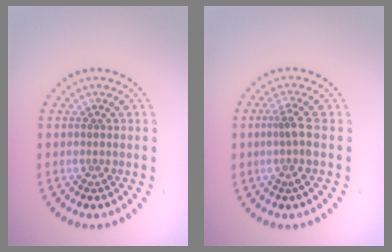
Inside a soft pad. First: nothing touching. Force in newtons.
{"total": 2.0, "press": 1.4, "slide": 1.4}